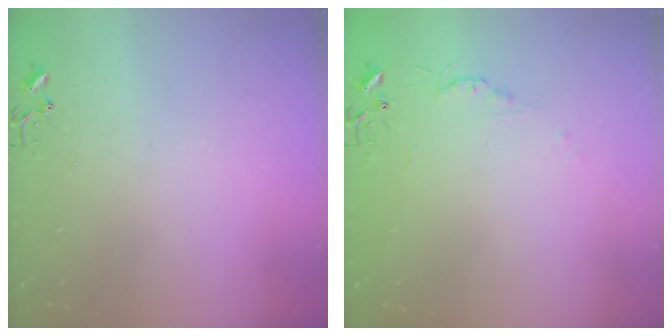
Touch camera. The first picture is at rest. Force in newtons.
{"total": 4.1, "press": 4.1, "slide": 0.6}